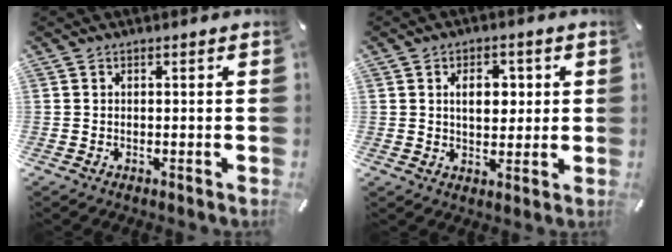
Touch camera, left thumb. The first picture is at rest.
{"total": 7.0, "force": [1.5, 4.8, 4.9], "torque": [-0.066, -0.003, 0.016]}